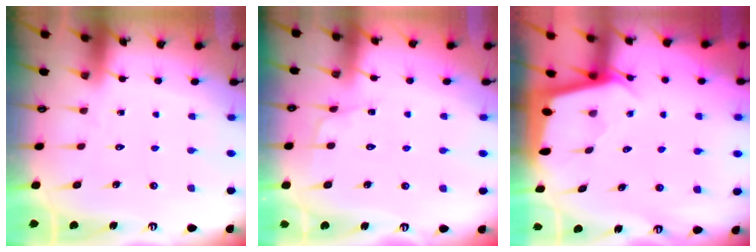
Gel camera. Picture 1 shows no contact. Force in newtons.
{"total": 2.7, "press": 2.7, "slide": 0.3}
{"total": 2.0, "press": 2.0, "slide": 0.2}